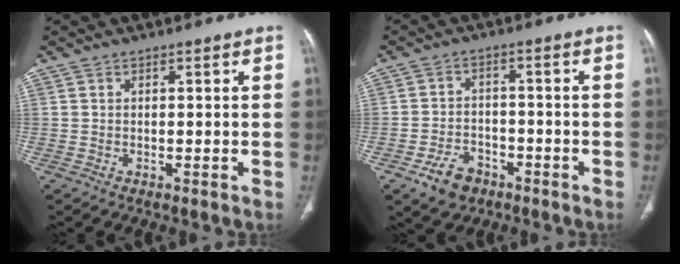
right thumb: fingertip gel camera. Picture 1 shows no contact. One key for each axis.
{"total": 6.8, "fx": -4.0, "fy": 4.7, "fz": 3.0, "tx": -0.040, "ty": 0.023, "tz": -0.062}